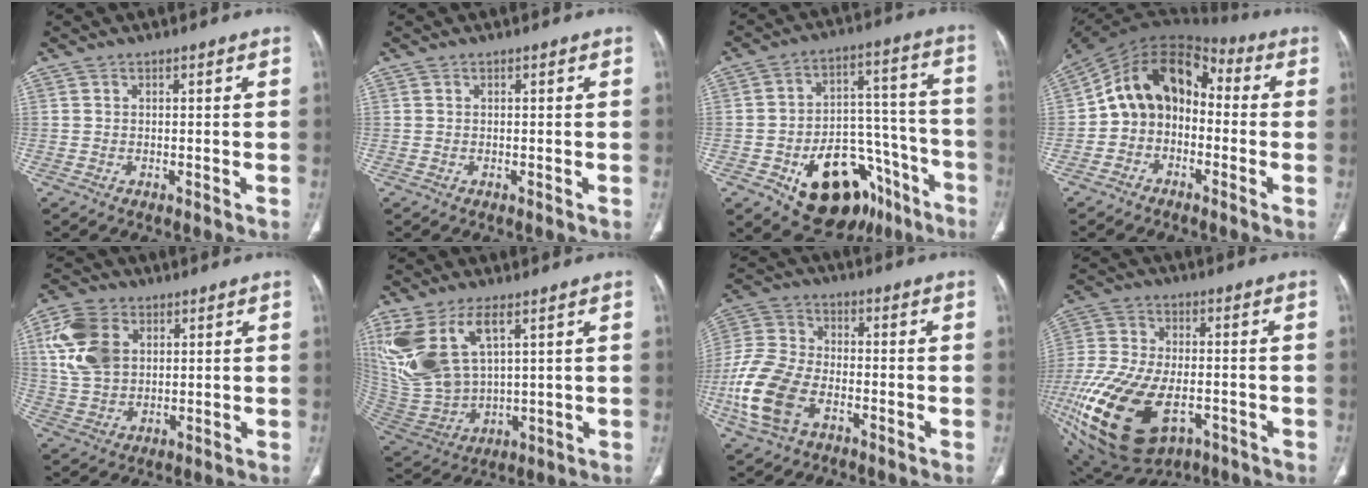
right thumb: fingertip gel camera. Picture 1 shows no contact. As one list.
[{"total": 0.0}, {"total": 22.0, "force": [-11.7, 13.1, 13.2], "torque": [-0.149, 0.090, -0.165]}, {"total": 13.5, "force": [-1.1, 10.4, 8.5], "torque": [-0.118, 0.059, -0.037]}, {"total": 12.1, "force": [3.7, 8.5, 7.8], "torque": [-0.146, -0.002, 0.074]}, {"total": 17.3, "force": [7.3, 8.8, 13.0], "torque": [-0.276, -0.027, 0.165]}, {"total": 14.8, "force": [-5.2, 9.2, 10.4], "torque": [-0.229, 0.018, -0.105]}, {"total": 26.2, "force": [-8.8, 15.0, 19.5], "torque": [-0.455, -0.017, -0.137]}]